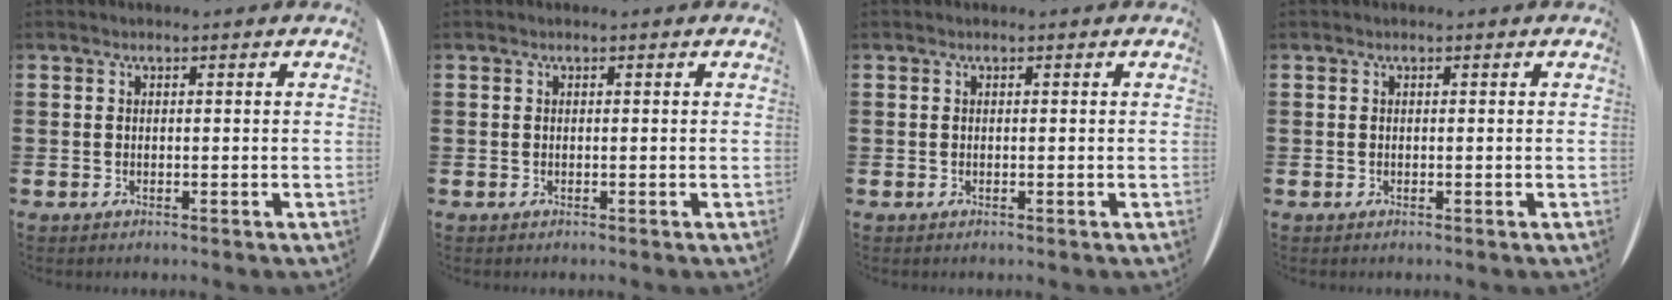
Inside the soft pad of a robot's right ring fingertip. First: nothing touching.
{"total": 0.0}
{"total": 0.0}
{"total": 0.0}